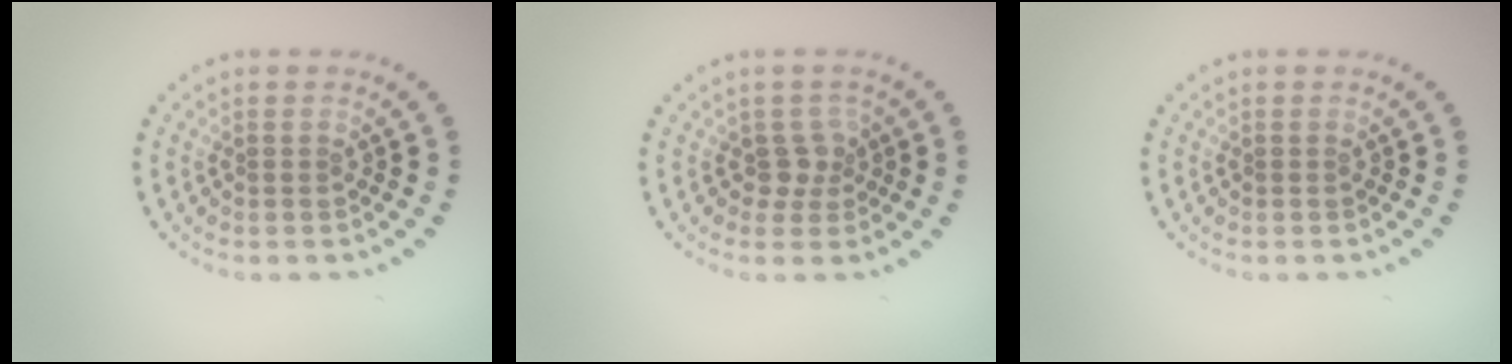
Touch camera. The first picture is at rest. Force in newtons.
{"total": 1.9, "press": 1.4, "slide": 1.2}
{"total": 0.0}